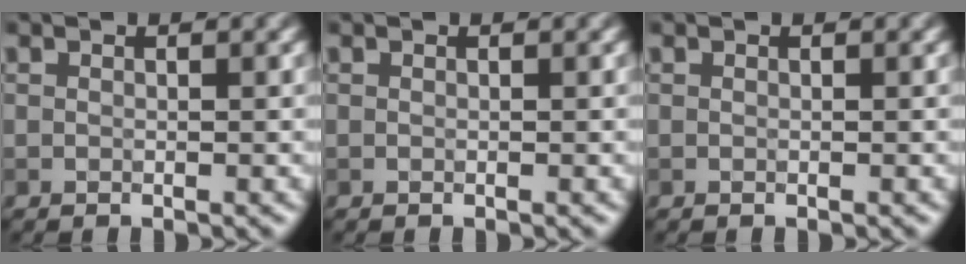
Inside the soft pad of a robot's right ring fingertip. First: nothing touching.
{"total": 0.0}
{"total": 0.0}